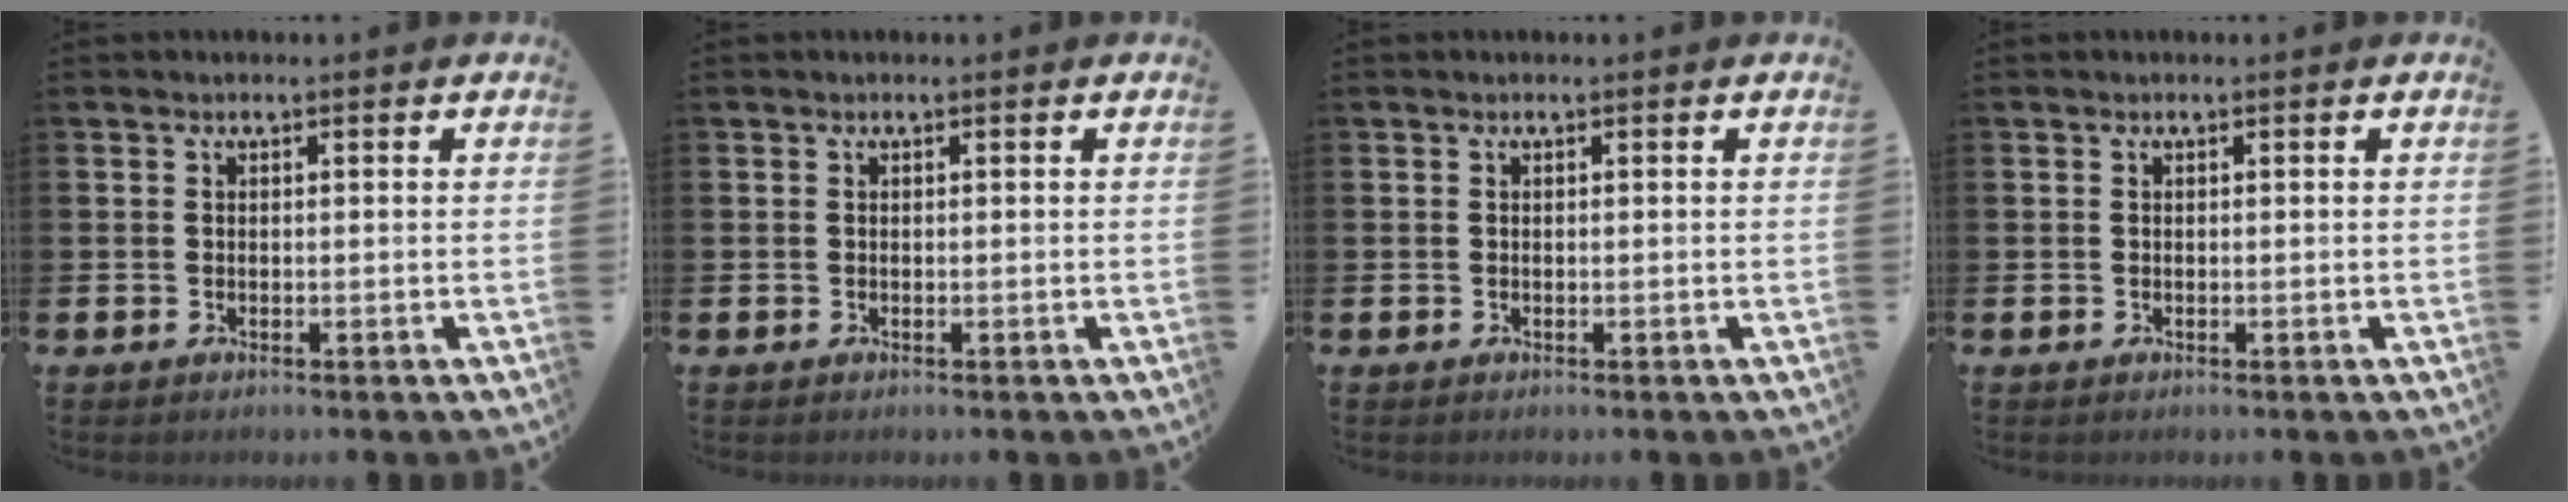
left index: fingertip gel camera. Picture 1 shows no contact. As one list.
[{"total": 0.0}, {"total": 0.0}, {"total": 0.0}]